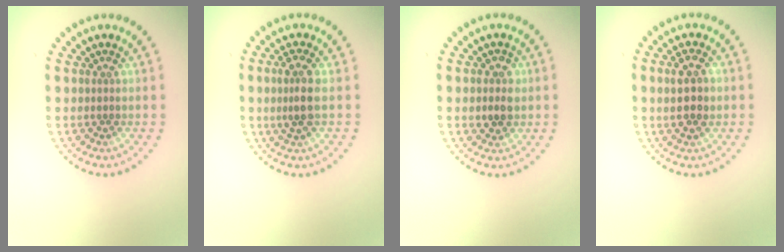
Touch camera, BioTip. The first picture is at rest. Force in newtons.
{"total": 2.4, "press": 2.1, "slide": 1.2}
{"total": 1.9, "press": 1.9, "slide": 0.5}
{"total": 3.1, "press": 3.0, "slide": 0.6}